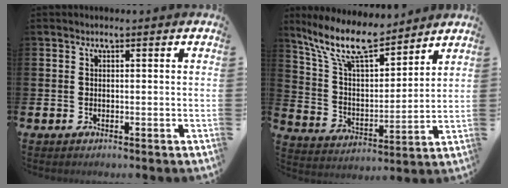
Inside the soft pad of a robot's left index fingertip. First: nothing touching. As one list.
[{"total": 11.4, "force": [9.5, 3.1, 5.4], "torque": [-0.139, -0.046, 0.170]}]